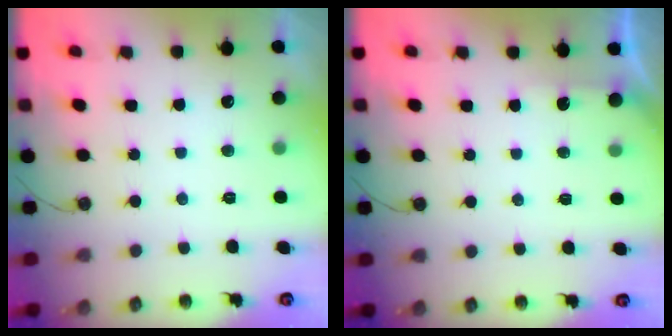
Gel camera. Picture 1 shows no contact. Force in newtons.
{"total": 2.1, "press": 2.1, "slide": 0.2}